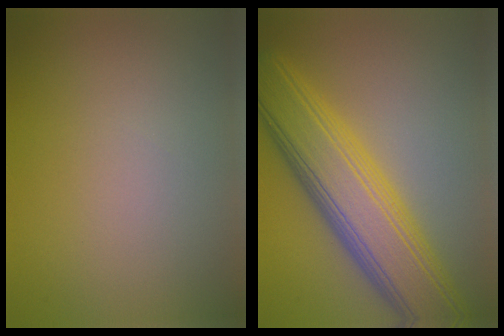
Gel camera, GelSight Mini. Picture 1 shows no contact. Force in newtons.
{"total": 9.6, "press": 9.6, "slide": 0.4}